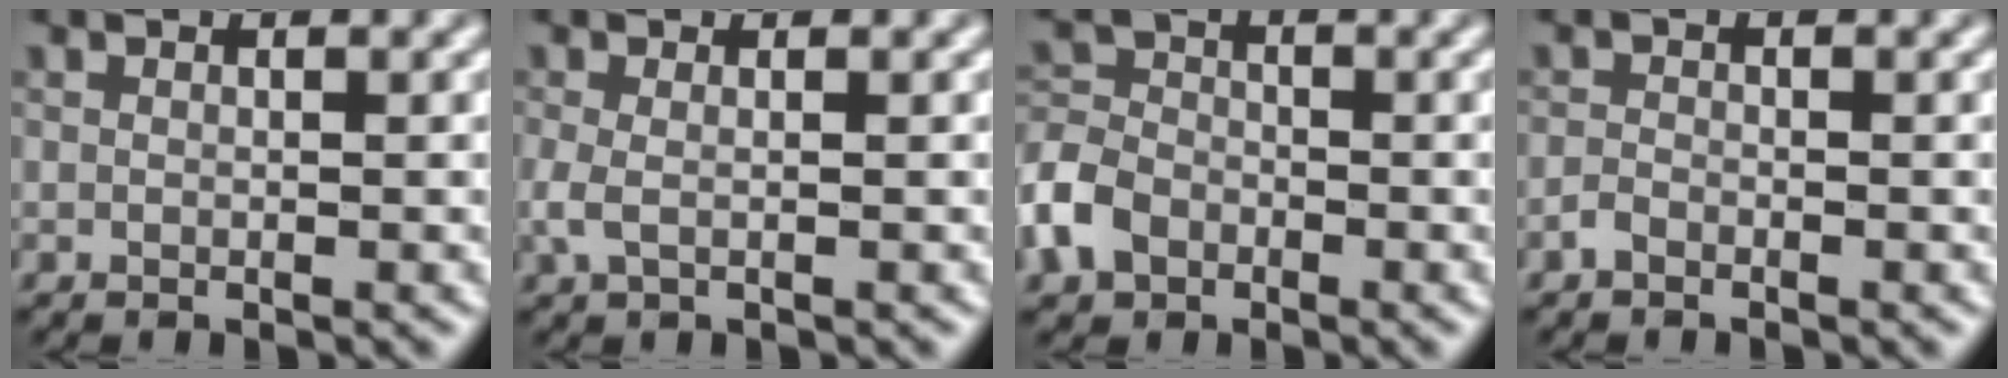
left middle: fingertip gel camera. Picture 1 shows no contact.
{"total": 1.4, "force": [-0.1, 0.5, 1.3], "torque": [-0.032, 0.000, -0.004]}
{"total": 4.6, "force": [-2.4, 3.4, 2.0], "torque": [-0.049, 0.005, -0.061]}
{"total": 0.8, "force": [-0.6, 0.3, 0.3], "torque": [-0.006, 0.001, -0.015]}